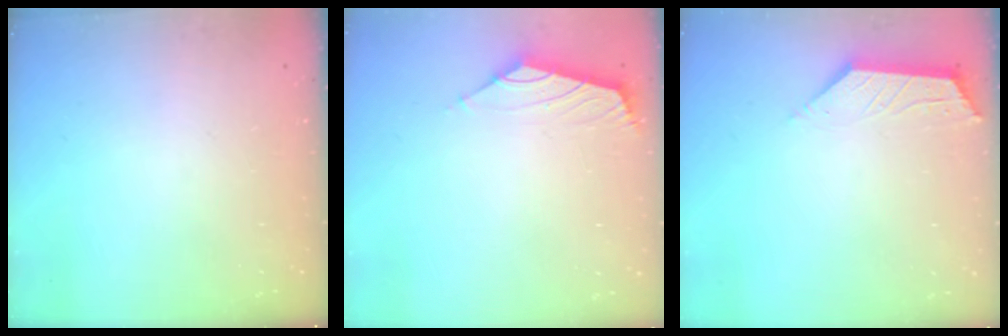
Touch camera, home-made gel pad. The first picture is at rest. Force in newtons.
{"total": 1.7, "press": 1.6, "slide": 0.7}
{"total": 2.8, "press": 2.8, "slide": 0.5}